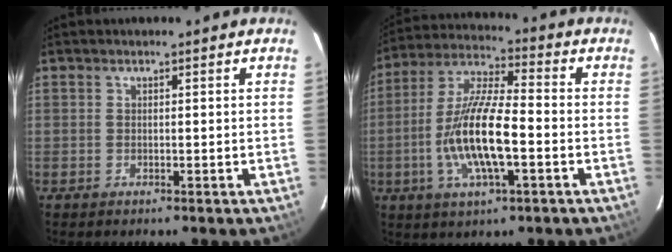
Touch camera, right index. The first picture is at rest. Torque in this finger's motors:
{"motor_torque": [1.29, -0.84, 1.05, 0.21]}